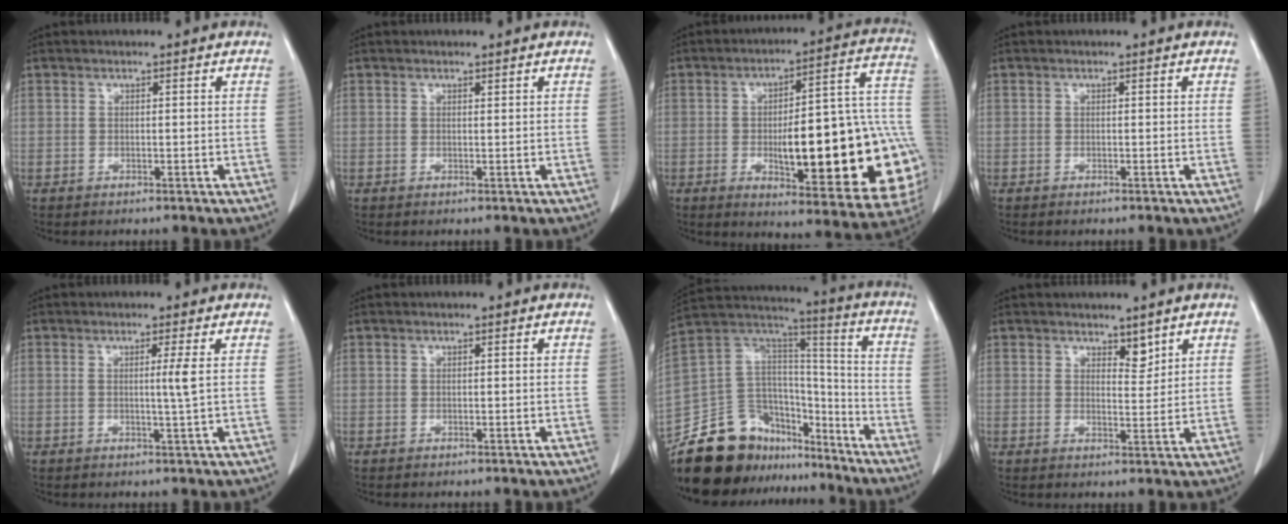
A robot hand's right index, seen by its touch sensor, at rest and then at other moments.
{"total": 0.0}
{"total": 26.2, "force": [-4.6, 6.1, 25.1], "torque": [-0.251, 0.020, -0.048]}
{"total": 0.0}
{"total": 2.3, "force": [0.4, -0.9, 2.1], "torque": [-0.039, -0.007, 0.008]}
{"total": 0.0}
{"total": 19.6, "force": [-15.8, 10.2, 5.8], "torque": [-0.101, 0.076, -0.259]}
{"total": 2.6, "force": [2.0, 1.0, 1.3], "torque": [-0.018, -0.009, 0.036]}